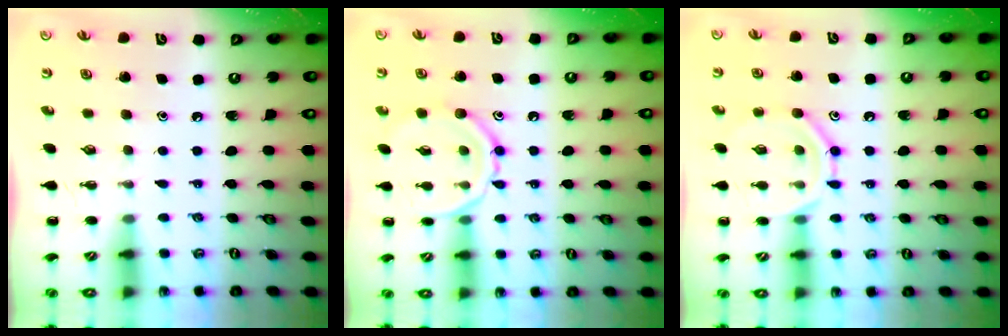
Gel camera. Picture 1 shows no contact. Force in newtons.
{"total": 12.1, "press": 12.1, "slide": 0.3}
{"total": 11.7, "press": 11.7, "slide": 1.1}